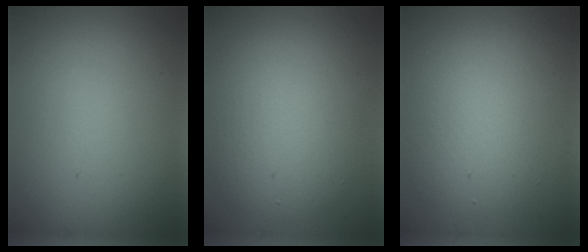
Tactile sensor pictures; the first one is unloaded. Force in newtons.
{"total": 6.0, "press": 6.0, "slide": 0.2}
{"total": 4.4, "press": 4.4, "slide": 0.3}